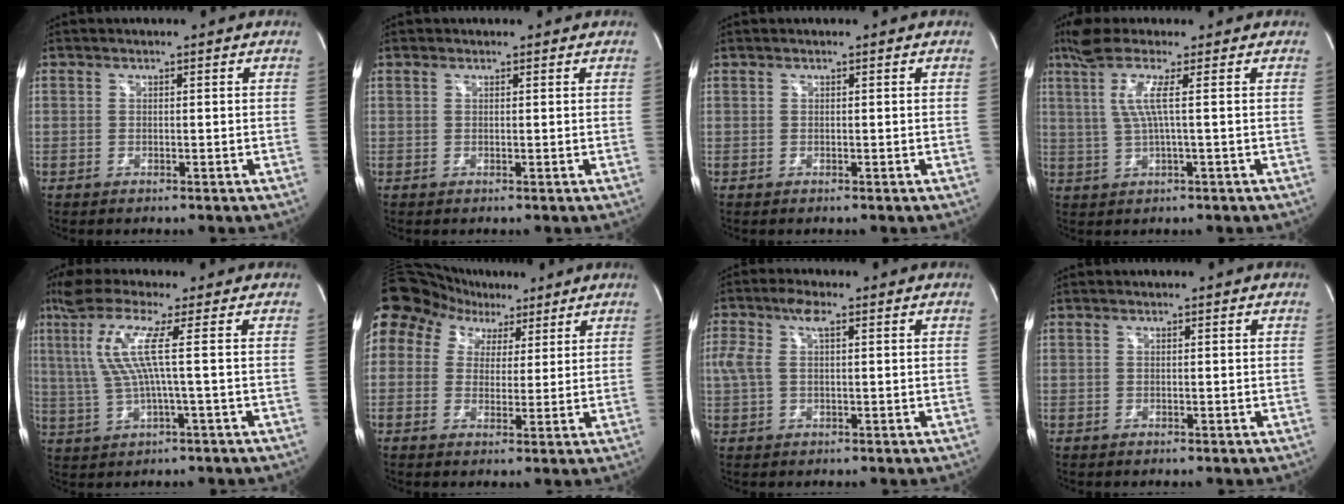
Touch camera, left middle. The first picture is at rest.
{"total": 0.7, "force": [0.5, 0.5, 0.0], "torque": [0.001, 0.006, 0.007]}
{"total": 0.0}
{"total": 6.0, "force": [2.0, -0.7, 5.6], "torque": [-0.117, 0.015, 0.040]}
{"total": 9.0, "force": [2.0, -1.1, 8.7], "torque": [-0.186, 0.013, 0.040]}
{"total": 15.9, "force": [8.9, 11.9, 5.8], "torque": [-0.162, 0.078, 0.164]}
{"total": 5.2, "force": [1.6, 1.9, 4.5], "torque": [-0.125, 0.033, 0.033]}
{"total": 0.0}